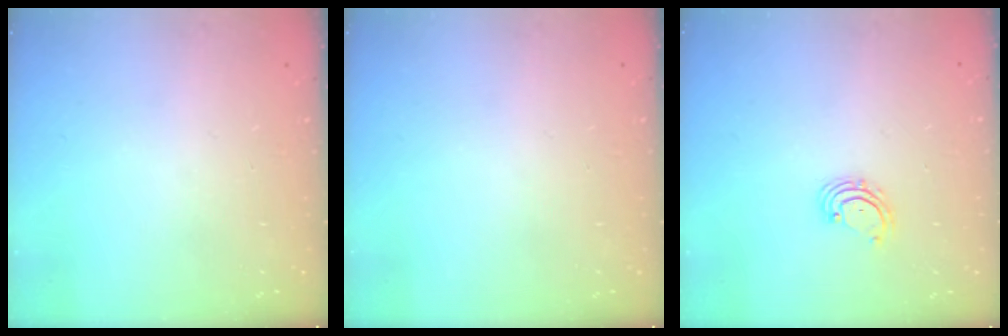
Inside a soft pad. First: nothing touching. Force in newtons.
{"total": 0.0}
{"total": 2.5, "press": 2.4, "slide": 0.4}